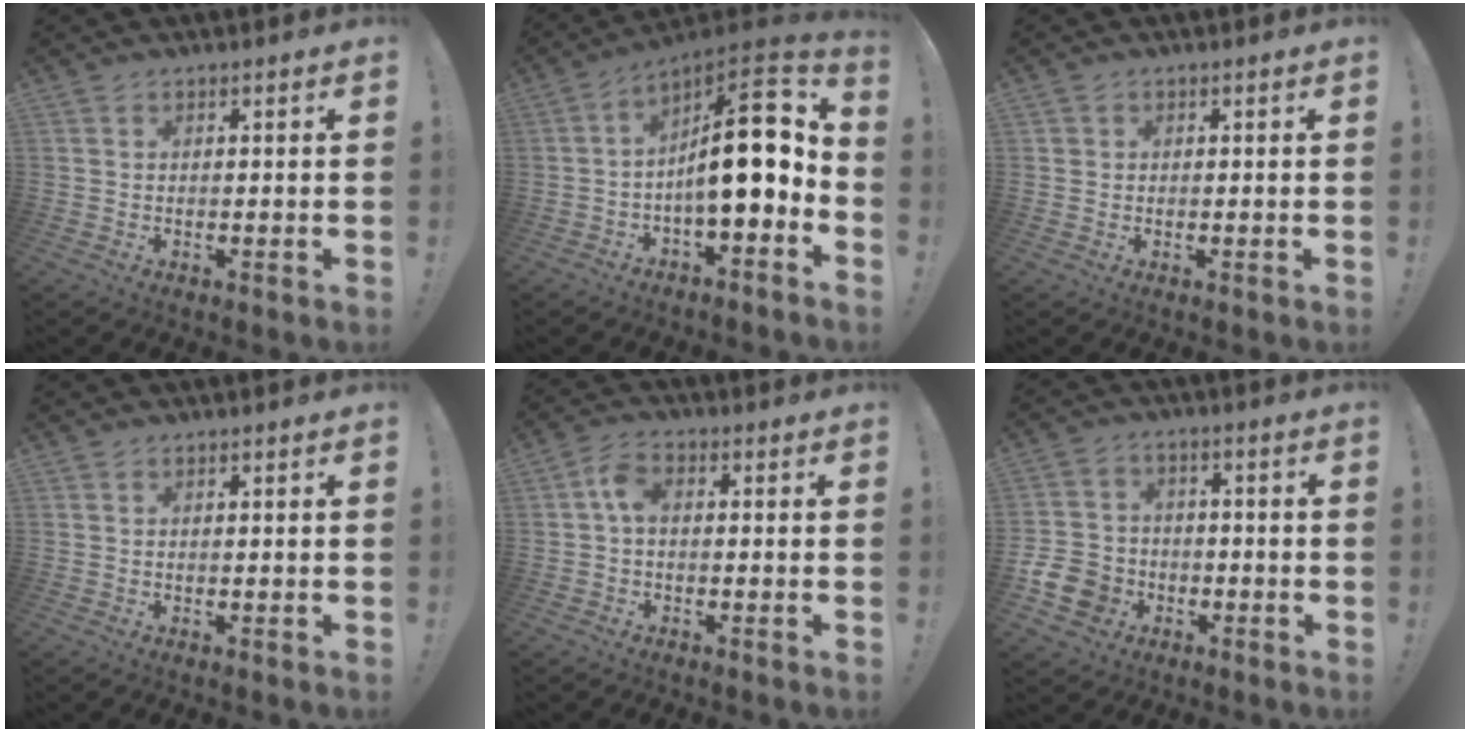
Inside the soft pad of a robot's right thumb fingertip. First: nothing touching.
{"total": 16.8, "force": [0.1, 5.7, 15.8], "torque": [-0.234, -0.003, 0.000]}
{"total": 0.8, "force": [0.3, 0.7, 0.1], "torque": [0.006, -0.003, 0.004]}
{"total": 0.0}
{"total": 4.8, "force": [0.0, 2.7, 4.0], "torque": [-0.079, 0.012, 0.001]}
{"total": 11.4, "force": [-4.6, 9.4, 4.5], "torque": [-0.080, 0.028, -0.082]}